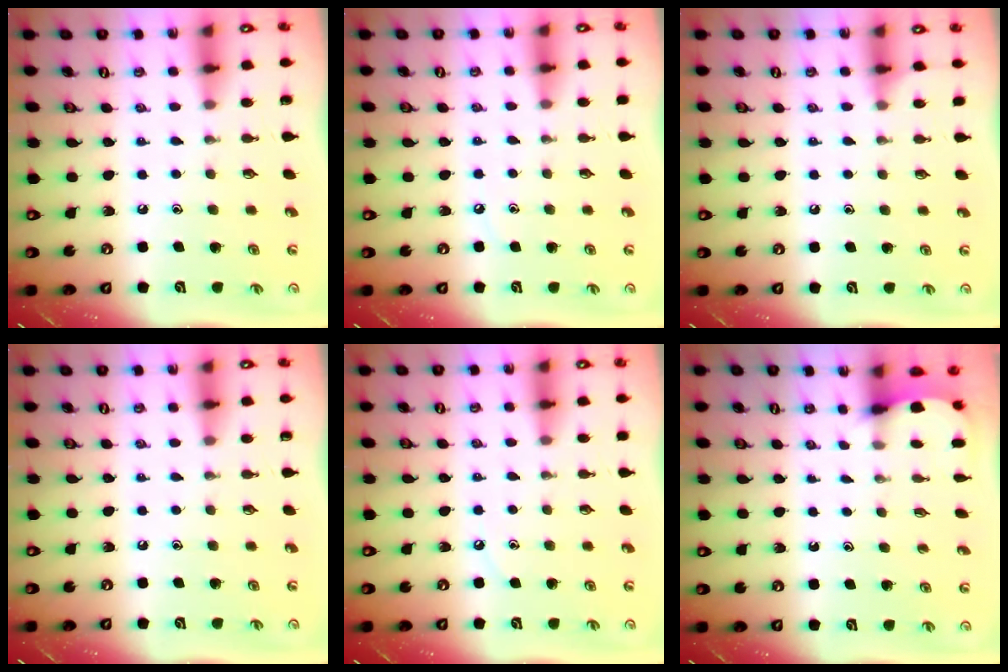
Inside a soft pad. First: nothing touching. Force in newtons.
{"total": 3.5, "press": 3.4, "slide": 0.5}
{"total": 4.4, "press": 4.4, "slide": 0.6}
{"total": 0.0}
{"total": 4.3, "press": 4.3, "slide": 0.6}
{"total": 2.6, "press": 2.6, "slide": 0.3}